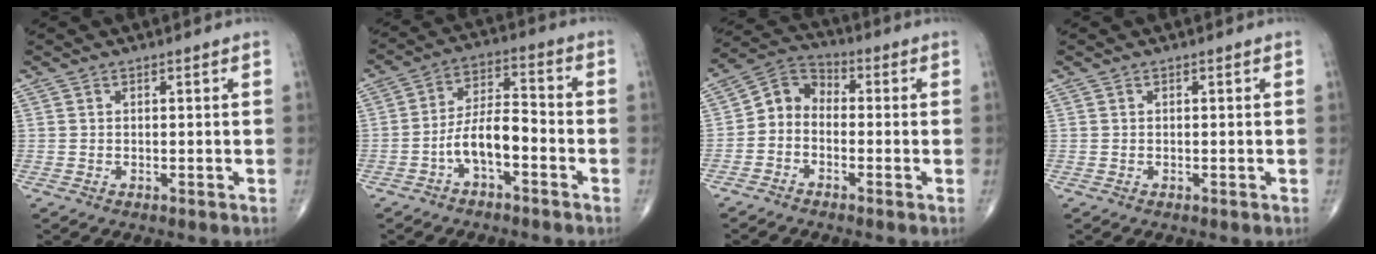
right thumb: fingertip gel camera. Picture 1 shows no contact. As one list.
[{"total": 8.6, "force": [-3.5, 3.6, 7.0], "torque": [-0.124, 0.044, -0.067]}, {"total": 6.3, "force": [-1.6, 5.0, 3.6], "torque": [-0.048, 0.033, -0.053]}, {"total": 0.0}]